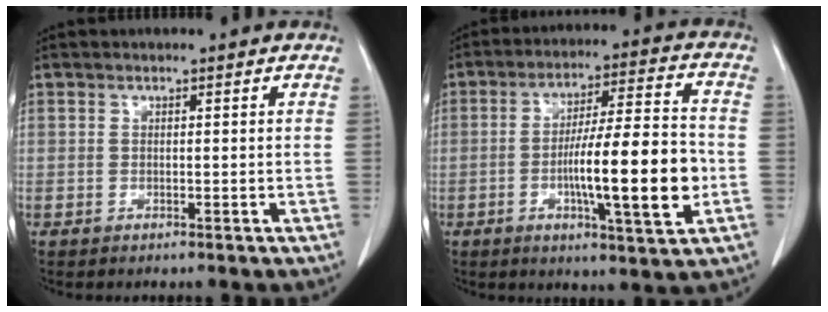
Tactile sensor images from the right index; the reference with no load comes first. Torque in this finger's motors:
{"motor_torque": [1.35, -0.79, 0.82, 0.18]}